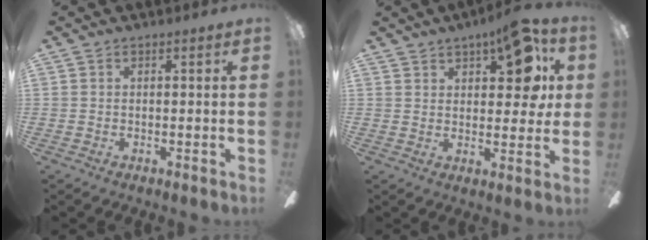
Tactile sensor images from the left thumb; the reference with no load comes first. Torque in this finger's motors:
{"motor_torque": [0.21, 0.38, -0.20, 0.08, 0.13]}